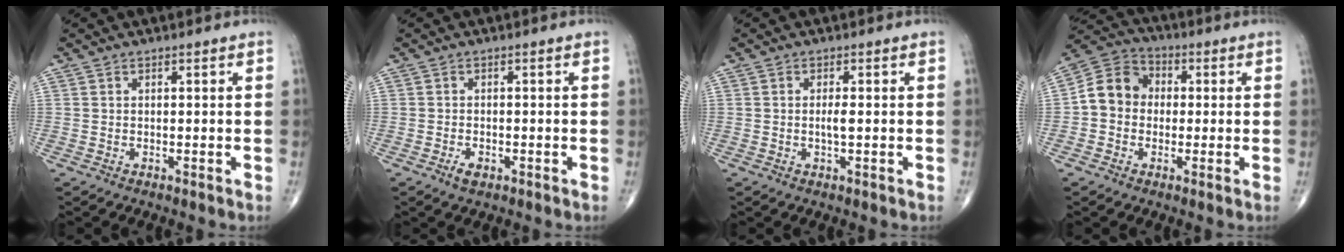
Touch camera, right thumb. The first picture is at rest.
{"total": 2.1, "force": [-1.1, 1.1, 1.4], "torque": [-0.025, 0.000, -0.017]}
{"total": 1.8, "force": [-0.2, 0.4, 1.8], "torque": [-0.036, 0.000, -0.003]}
{"total": 9.0, "force": [-0.3, 7.8, 4.5], "torque": [-0.063, 0.033, -0.021]}